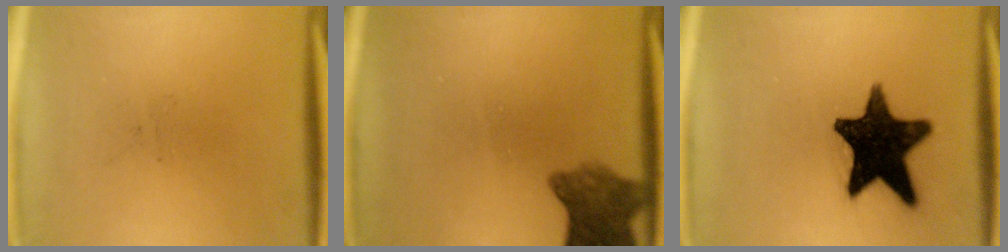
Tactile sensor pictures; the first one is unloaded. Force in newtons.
{"total": 7.0}
{"total": 16.5}